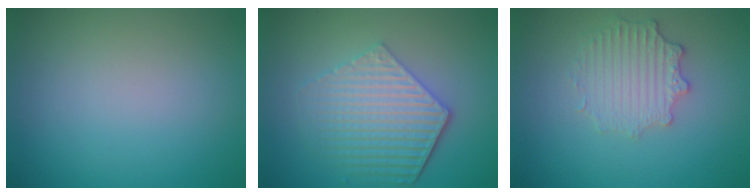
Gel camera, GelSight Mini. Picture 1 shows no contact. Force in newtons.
{"total": 5.9, "press": 4.3, "slide": 4.0}
{"total": 2.6, "press": 2.5, "slide": 0.9}